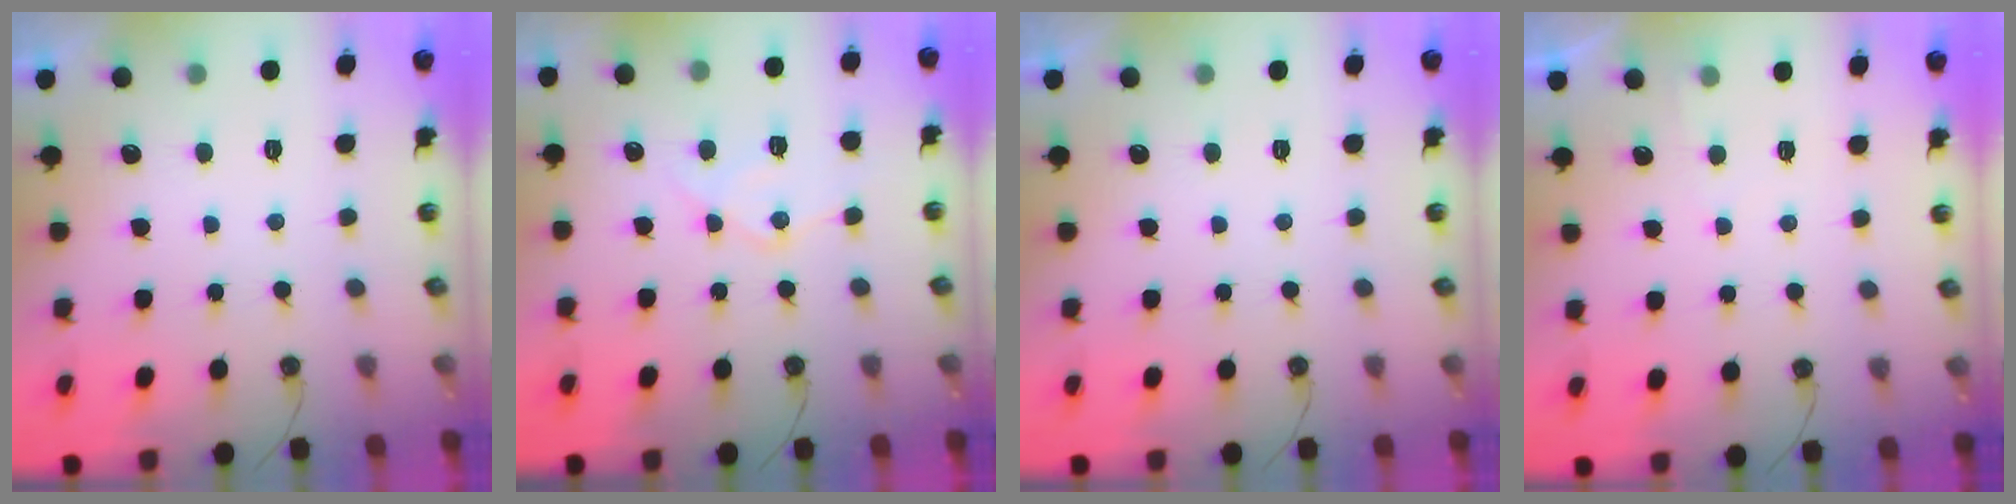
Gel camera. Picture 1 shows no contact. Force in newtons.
{"total": 11.8, "press": 11.7, "slide": 1.2}
{"total": 0.0}
{"total": 2.8, "press": 2.7, "slide": 0.4}